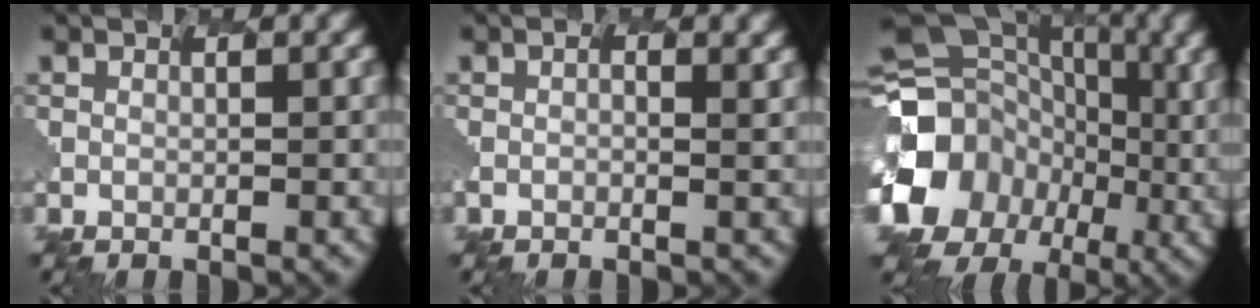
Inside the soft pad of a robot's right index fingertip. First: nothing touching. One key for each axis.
{"total": 0.5, "fx": -0.1, "fy": -0.4, "fz": -0.3, "tx": 0.001, "ty": -0.001, "tz": -0.010}
{"total": 16.2, "fx": -4.6, "fy": 15.0, "fz": 4.0, "tx": -0.139, "ty": -0.004, "tz": -0.118}